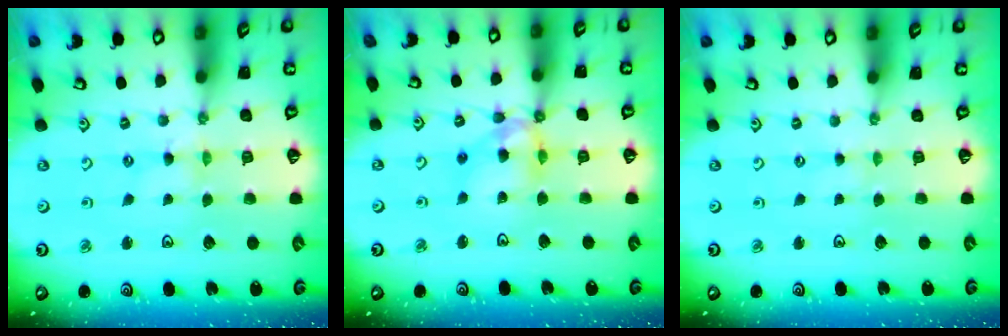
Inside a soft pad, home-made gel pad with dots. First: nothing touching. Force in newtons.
{"total": 11.7, "press": 11.7, "slide": 0.9}
{"total": 0.7, "press": 0.6, "slide": 0.1}